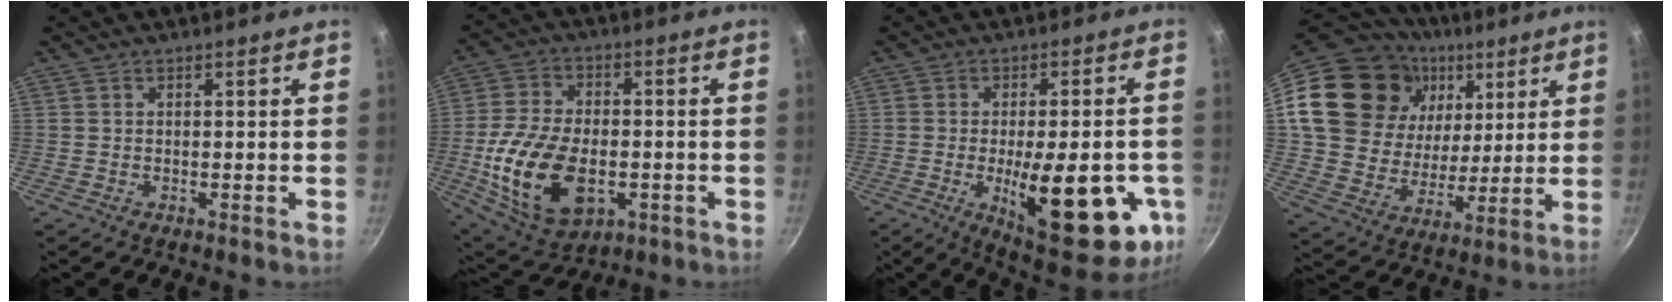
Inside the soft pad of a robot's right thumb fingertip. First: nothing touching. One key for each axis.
{"total": 18.6, "fx": -4.1, "fy": 11.1, "fz": 14.3, "tx": -0.264, "ty": 0.009, "tz": -0.061}
{"total": 22.5, "fx": -6.0, "fy": 8.3, "fz": 20.1, "tx": -0.238, "ty": -0.009, "tz": -0.071}
{"total": 25.4, "fx": 9.9, "fy": 18.5, "fz": 14.3, "tx": -0.233, "ty": -0.012, "tz": 0.180}